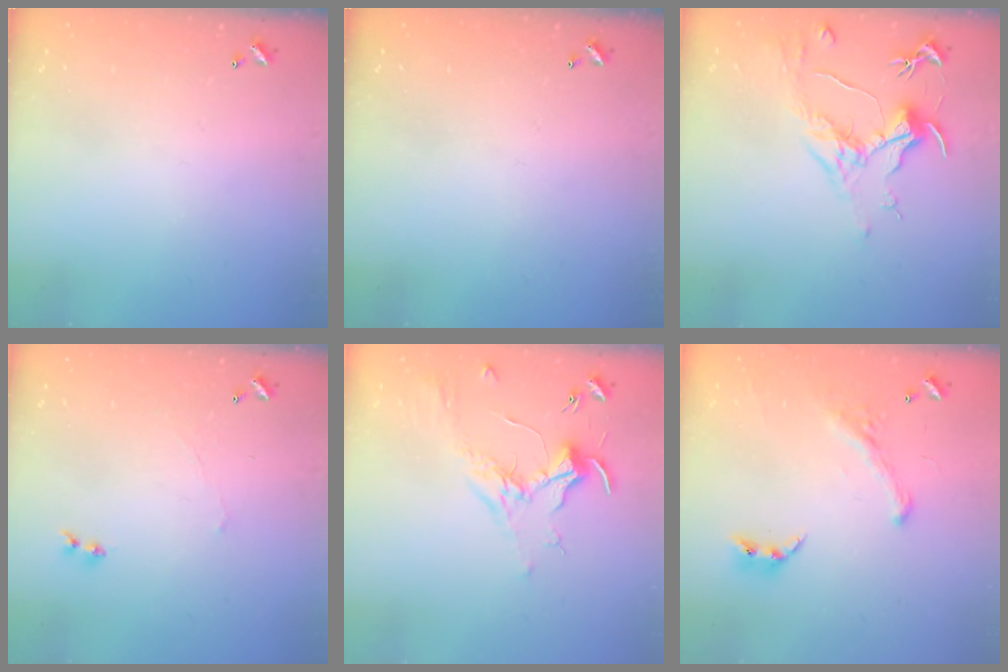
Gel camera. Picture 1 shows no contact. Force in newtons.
{"total": 0.0}
{"total": 1.6, "press": 1.3, "slide": 0.9}
{"total": 0.7, "press": 0.1, "slide": 0.7}
{"total": 1.7, "press": 1.5, "slide": 0.9}
{"total": 1.6, "press": 1.1, "slide": 1.2}